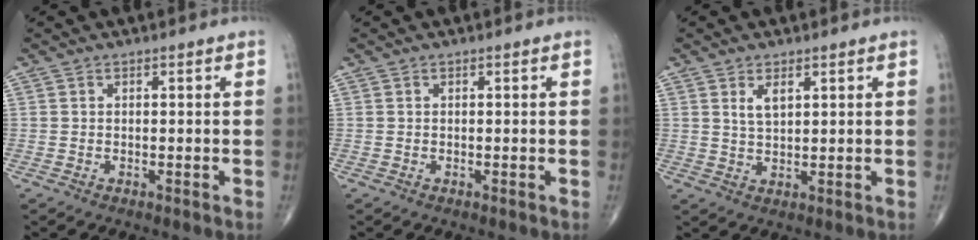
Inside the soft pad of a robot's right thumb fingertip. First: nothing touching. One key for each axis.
{"total": 0.0}
{"total": 3.3, "fx": 1.6, "fy": 1.5, "fz": 2.5, "tx": -0.039, "ty": -0.011, "tz": 0.033}